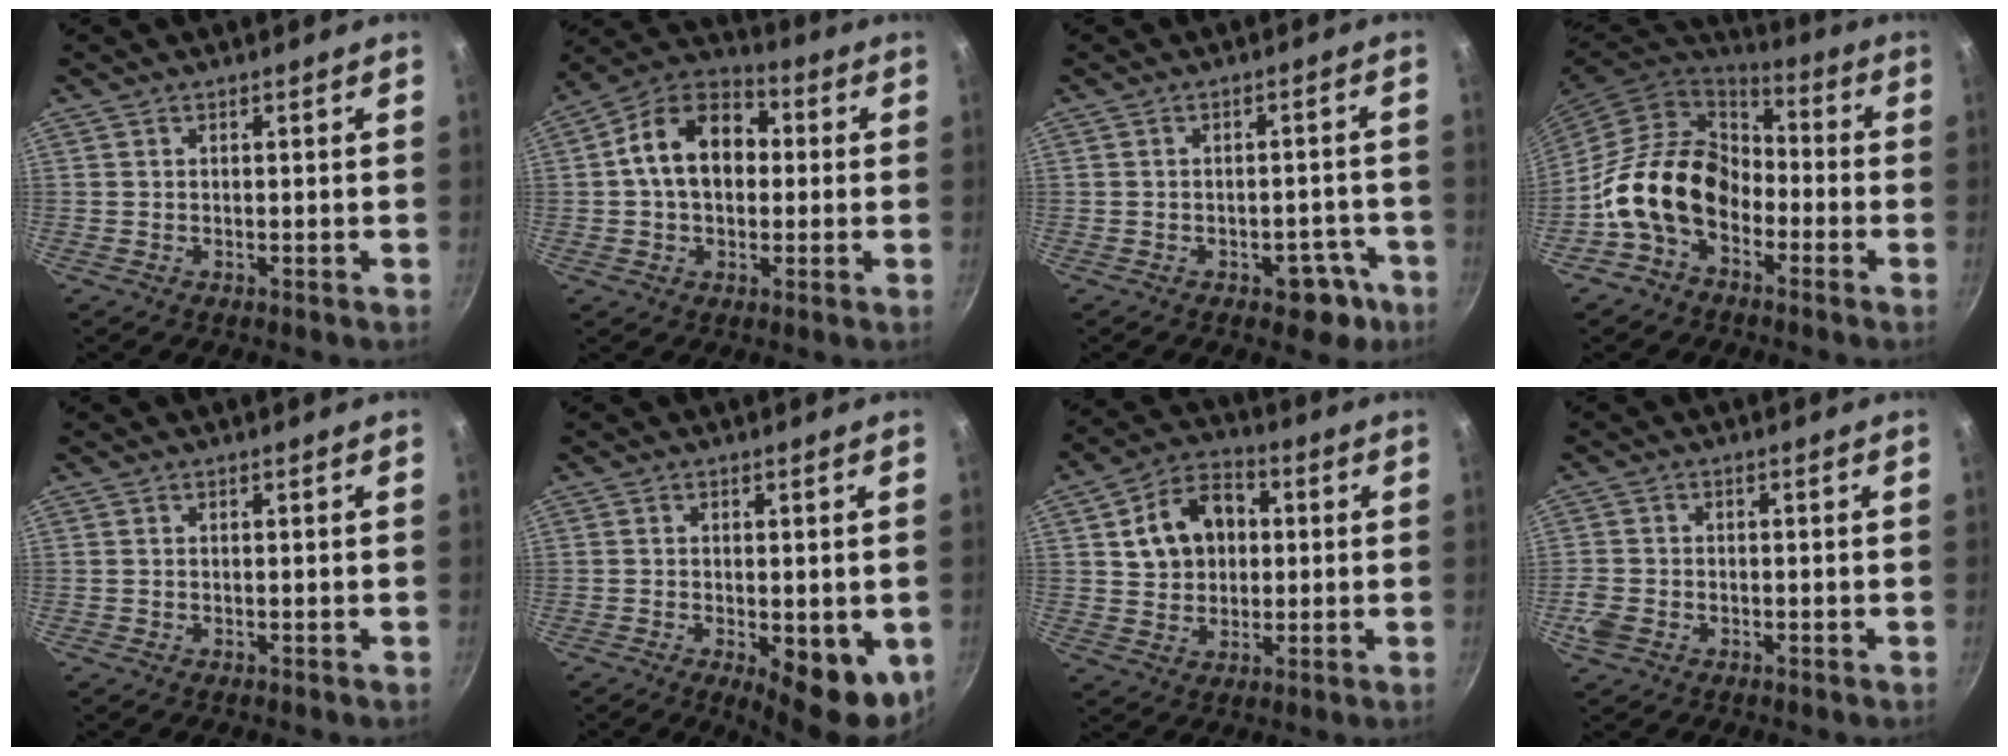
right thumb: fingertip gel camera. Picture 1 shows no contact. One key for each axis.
{"total": 14.2, "fx": 1.3, "fy": 10.1, "fz": 9.9, "tx": -0.127, "ty": 0.032, "tz": 0.001}
{"total": 6.3, "fx": -3.3, "fy": 3.8, "fz": 3.8, "tx": -0.009, "ty": 0.034, "tz": -0.025}
{"total": 16.0, "fx": -4.9, "fy": 11.4, "fz": 10.1, "tx": -0.145, "ty": 0.054, "tz": -0.109}
{"total": 0.0}
{"total": 10.7, "fx": -2.7, "fy": 4.4, "fz": 9.4, "tx": -0.096, "ty": -0.005, "tz": -0.024}
{"total": 12.0, "fx": 2.2, "fy": 9.2, "fz": 7.3, "tx": -0.095, "ty": 0.018, "tz": 0.032}
{"total": 3.9, "fx": -1.7, "fy": 2.9, "fz": 2.0, "tx": -0.042, "ty": 0.010, "tz": -0.035}